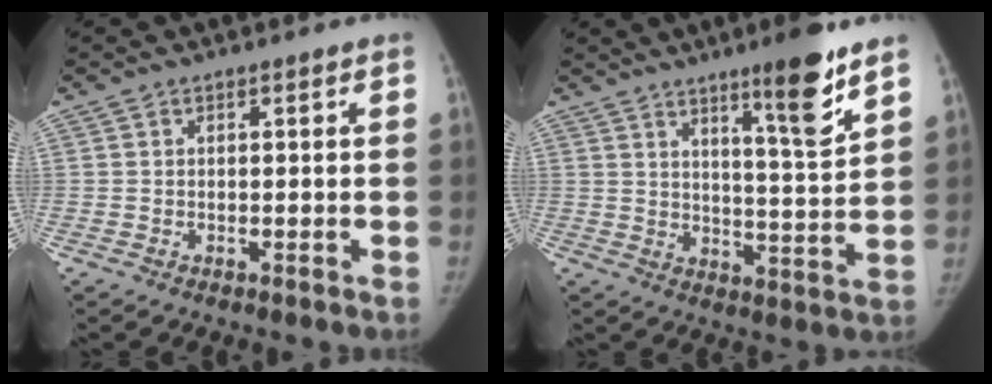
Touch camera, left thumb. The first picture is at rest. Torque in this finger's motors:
{"motor_torque": [1.91, 0.62, 1.13, -1.05, 0.09]}